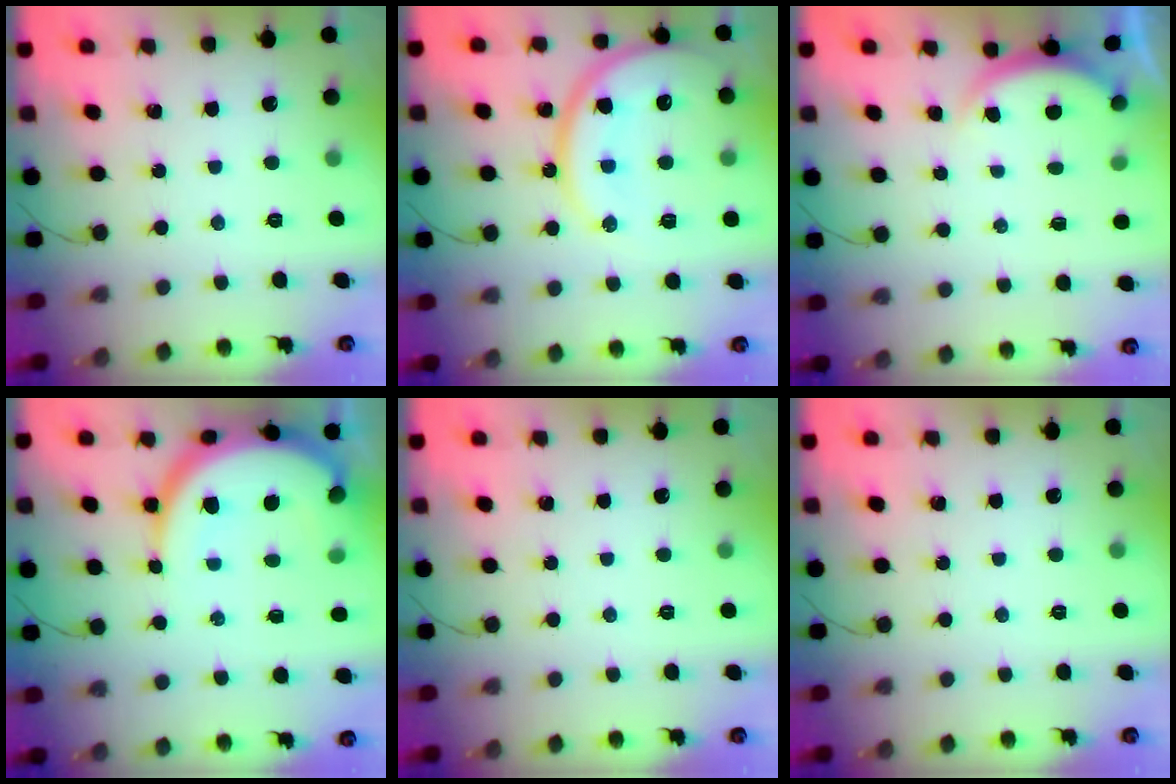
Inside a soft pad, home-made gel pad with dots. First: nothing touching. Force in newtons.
{"total": 17.8, "press": 17.7, "slide": 1.4}
{"total": 3.3, "press": 3.3, "slide": 0.6}
{"total": 13.0, "press": 12.9, "slide": 1.5}
{"total": 0.0}
{"total": 0.0}